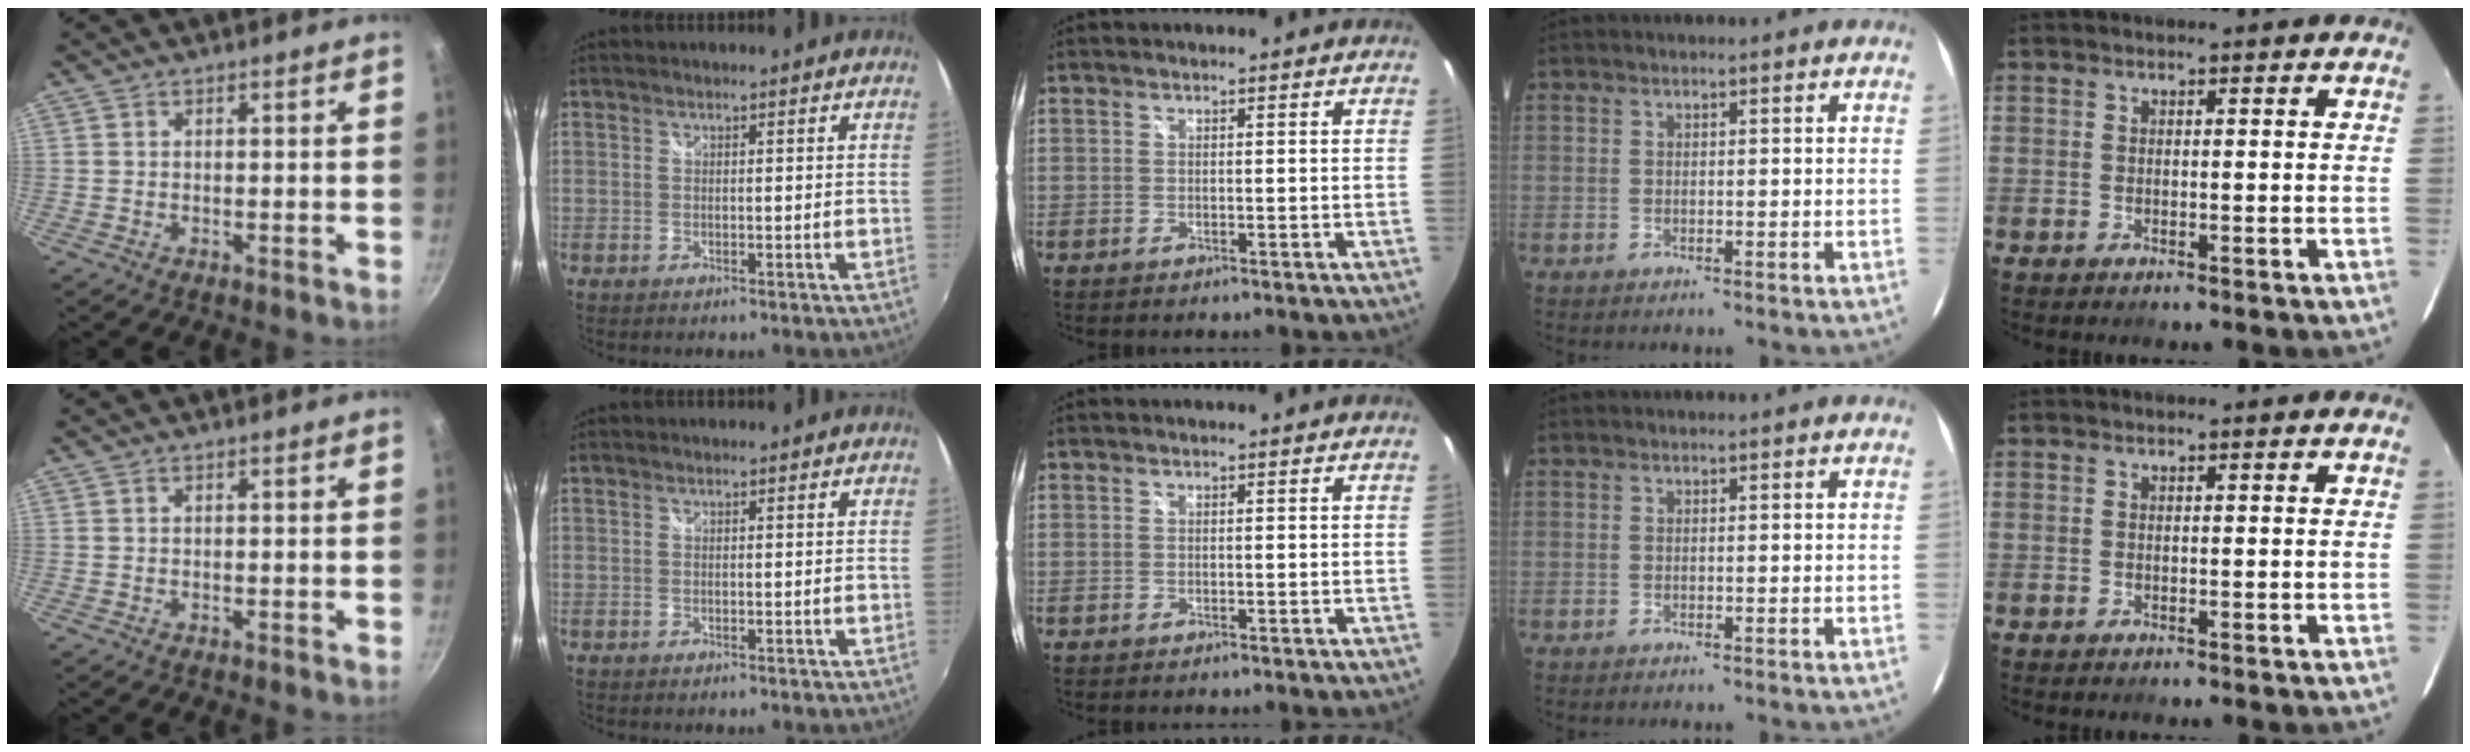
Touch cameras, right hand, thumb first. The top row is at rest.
{}